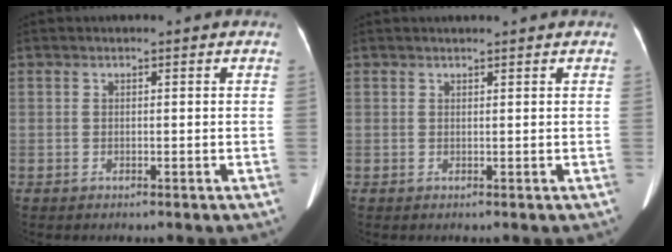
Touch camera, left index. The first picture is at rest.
{"total": 1.8, "force": [1.6, 0.1, 0.7], "torque": [-0.009, 0.018, 0.024]}